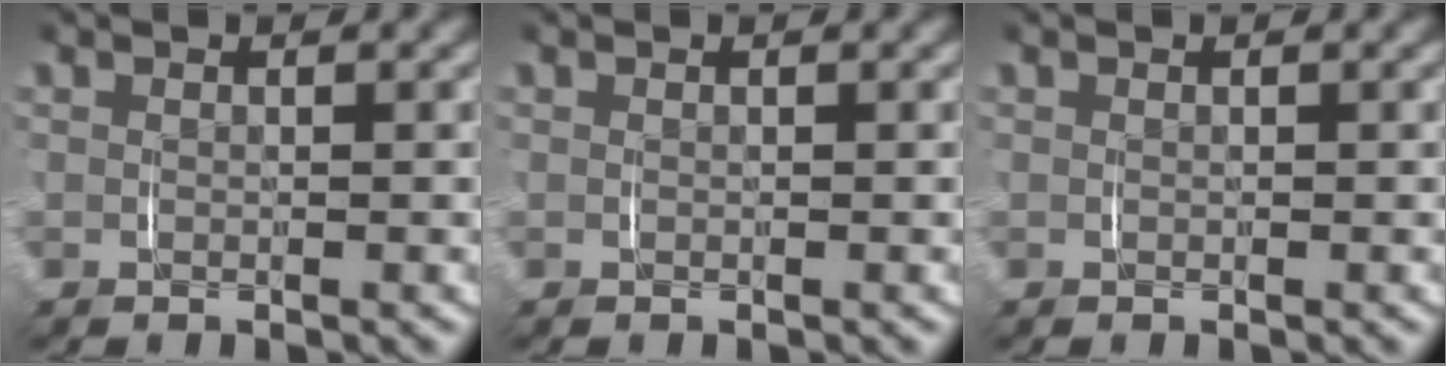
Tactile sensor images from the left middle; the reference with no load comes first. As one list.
[{"total": 0.0}, {"total": 0.0}]